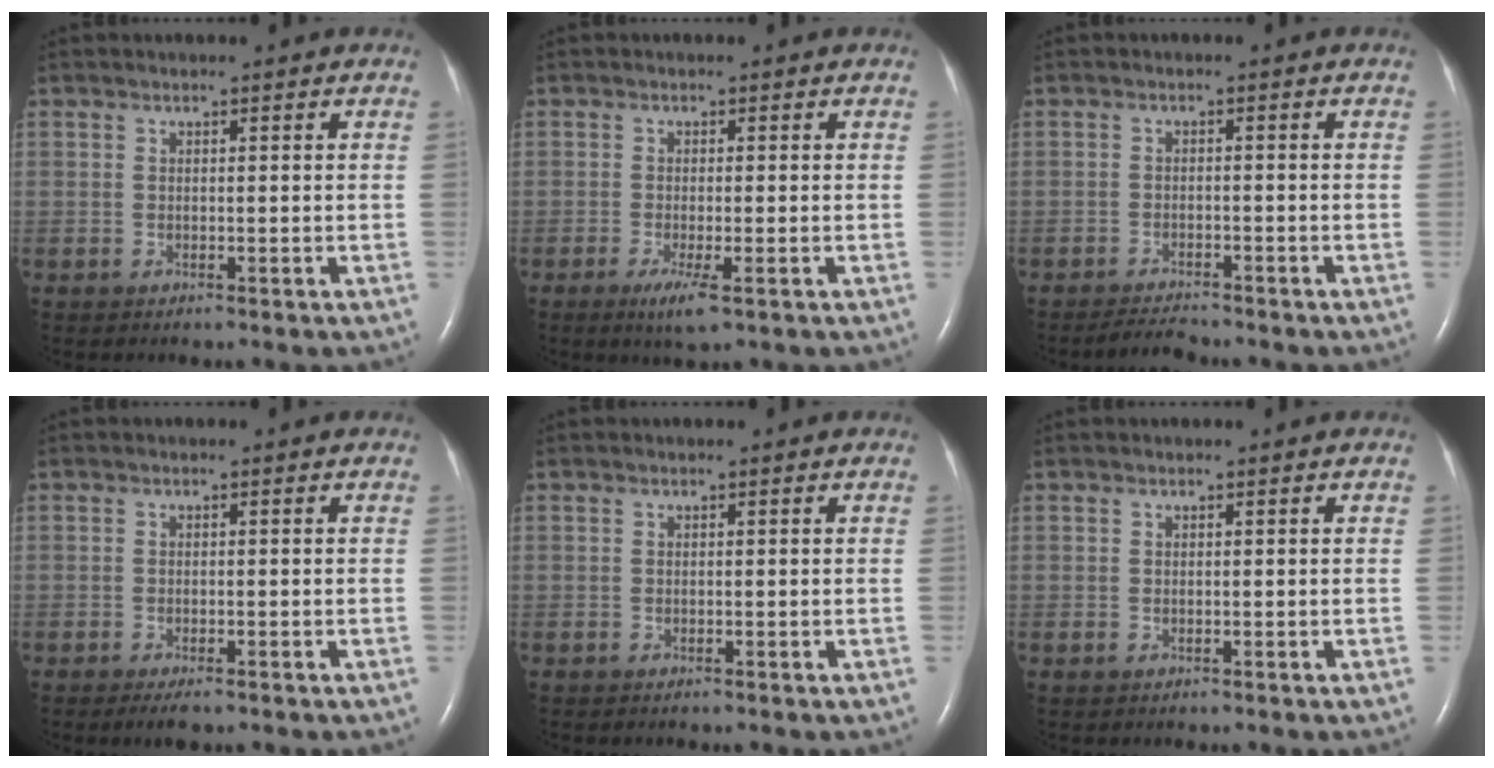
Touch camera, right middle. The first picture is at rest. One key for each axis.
{"total": 3.3, "fx": -1.7, "fy": 0.3, "fz": 2.9, "tx": -0.054, "ty": -0.010, "tz": -0.029}
{"total": 2.5, "fx": -2.5, "fy": -0.1, "fz": 0.4, "tx": -0.017, "ty": -0.014, "tz": -0.042}
{"total": 2.2, "fx": -1.5, "fy": 0.6, "fz": 1.5, "tx": -0.027, "ty": -0.005, "tz": -0.022}
{"total": 0.0}
{"total": 0.0}